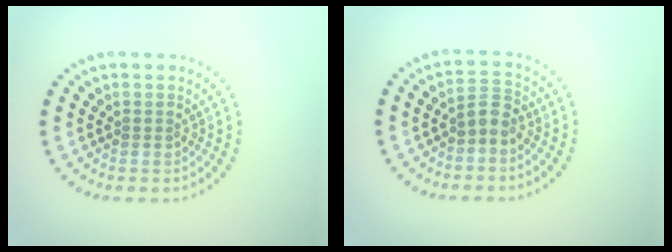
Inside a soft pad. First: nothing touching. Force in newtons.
{"total": 1.8, "press": 1.5, "slide": 1.0}